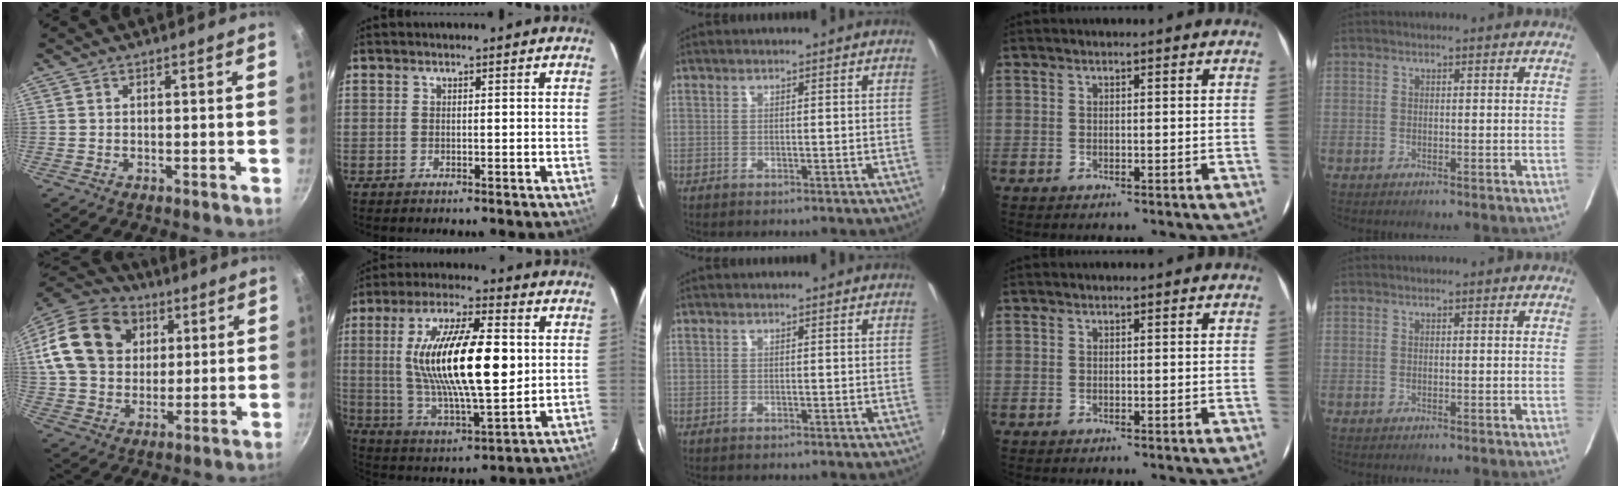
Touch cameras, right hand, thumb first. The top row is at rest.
{"thumb": {"total": 21.3, "force": [6.1, 16.7, 11.9], "torque": [-0.213, 0.017, 0.105]}, "index": {"total": 20.8, "force": [2.8, 6.3, 19.6], "torque": [-0.362, 0.005, 0.058]}}